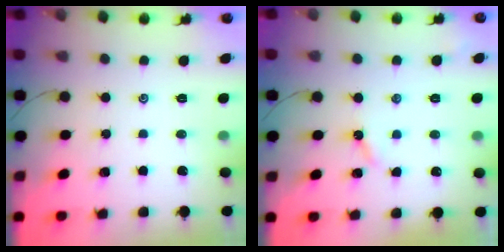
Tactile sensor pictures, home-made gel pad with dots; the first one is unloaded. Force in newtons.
{"total": 4.2, "press": 4.1, "slide": 0.5}